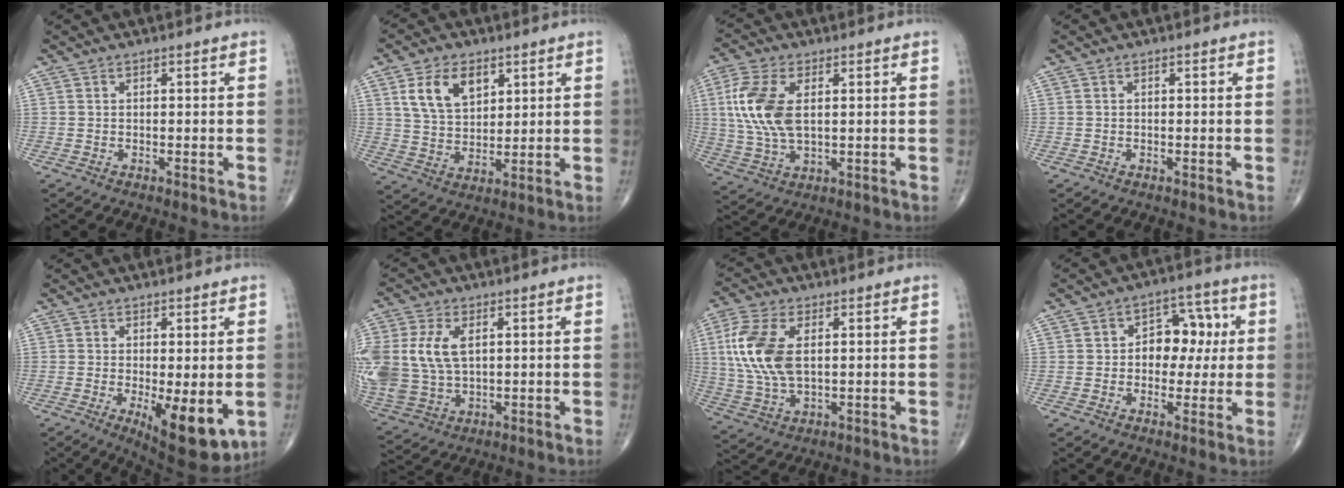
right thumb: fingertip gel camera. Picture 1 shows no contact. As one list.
[{"total": 10.0, "force": [4.4, 6.3, 6.4], "torque": [-0.096, -0.017, 0.088]}, {"total": 11.9, "force": [2.1, 6.3, 9.9], "torque": [-0.228, -0.003, 0.044]}, {"total": 0.0}, {"total": 10.7, "force": [-2.4, 3.9, 9.7], "torque": [-0.132, -0.025, -0.023]}, {"total": 16.5, "force": [2.6, 10.9, 12.1], "torque": [-0.299, -0.005, 0.062]}, {"total": 12.9, "force": [2.3, 6.9, 10.6], "torque": [-0.243, -0.003, 0.048]}, {"total": 9.3, "force": [0.9, 6.7, 6.5], "torque": [-0.037, 0.019, 0.011]}]